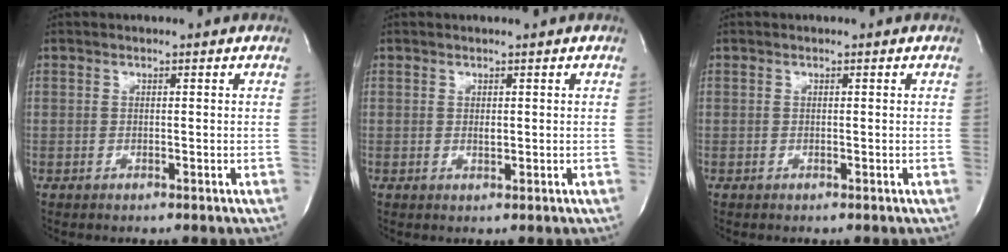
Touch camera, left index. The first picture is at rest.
{"total": 1.1, "force": [0.4, 0.4, 1.0], "torque": [-0.017, -0.001, 0.008]}
{"total": 0.0}